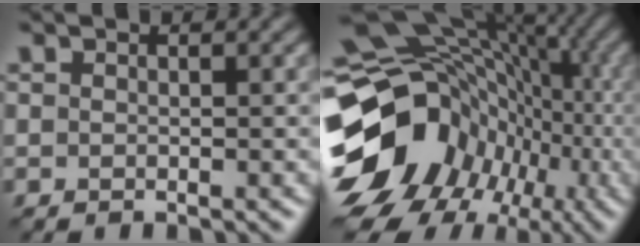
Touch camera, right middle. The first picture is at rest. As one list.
[{"total": 16.5, "force": [-4.9, 12.9, 9.2], "torque": [-0.185, -0.001, -0.063]}]